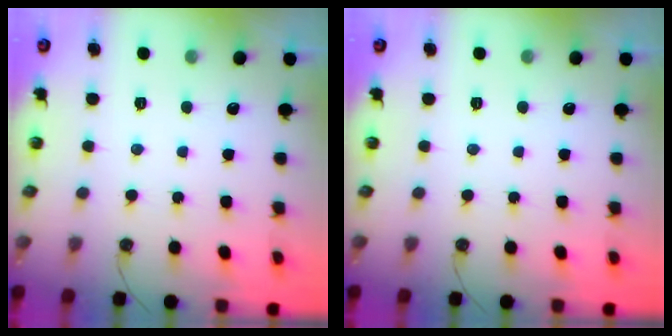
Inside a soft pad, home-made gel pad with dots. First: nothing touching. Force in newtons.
{"total": 0.0}